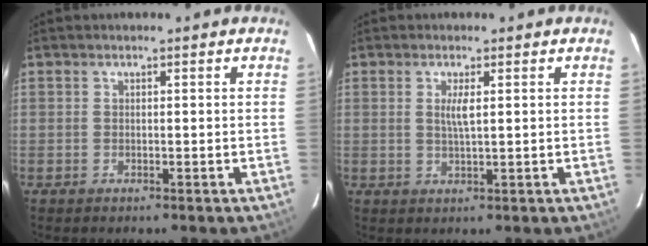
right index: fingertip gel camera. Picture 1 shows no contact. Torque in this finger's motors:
{"motor_torque": [0.44, 0.28, 0.20, 0.06]}